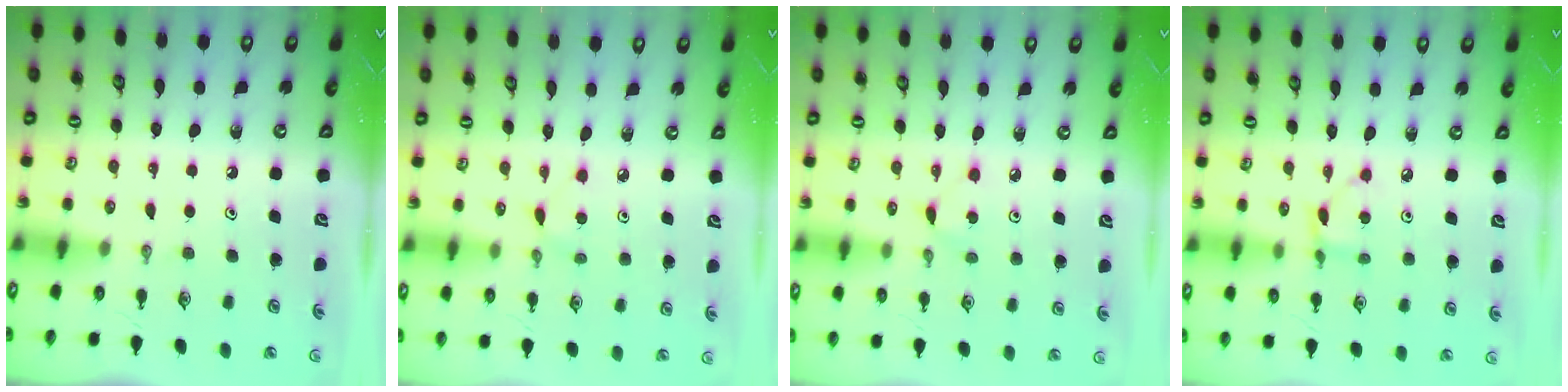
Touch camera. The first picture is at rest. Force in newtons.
{"total": 2.2, "press": 2.2, "slide": 0.3}
{"total": 3.5, "press": 3.4, "slide": 0.5}
{"total": 2.9, "press": 2.9, "slide": 0.3}